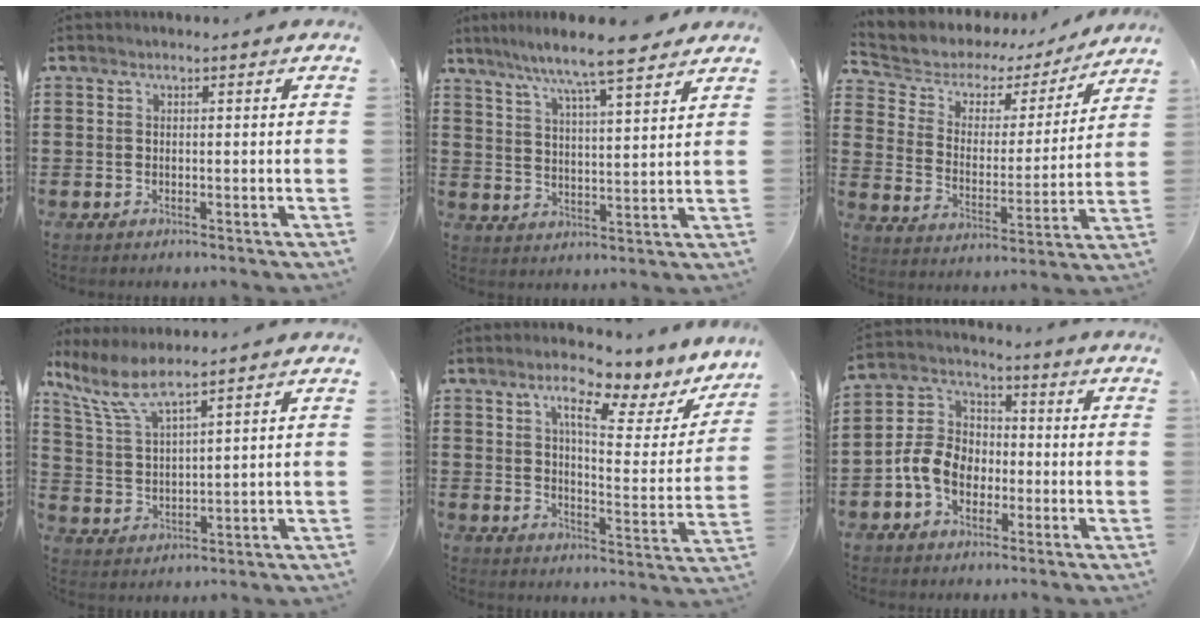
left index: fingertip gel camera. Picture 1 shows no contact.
{"total": 8.0, "force": [6.9, 0.2, 4.0], "torque": [-0.099, -0.028, 0.119]}
{"total": 4.4, "force": [3.2, 3.0, 0.9], "torque": [-0.045, -0.018, 0.046]}
{"total": 6.9, "force": [5.6, 1.0, 3.9], "torque": [-0.096, -0.018, 0.101]}
{"total": 9.2, "force": [6.4, 2.0, 6.3], "torque": [-0.104, -0.036, 0.099]}
{"total": 7.6, "force": [-2.6, 5.8, 4.1], "torque": [-0.115, 0.013, -0.058]}